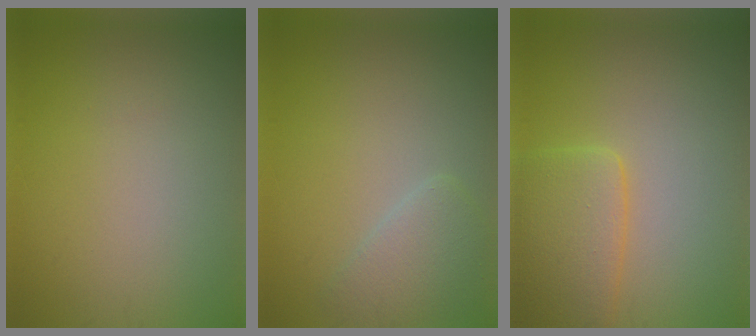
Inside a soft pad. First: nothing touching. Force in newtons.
{"total": 2.5, "press": 2.5, "slide": 0.1}
{"total": 4.4, "press": 4.4, "slide": 0.2}